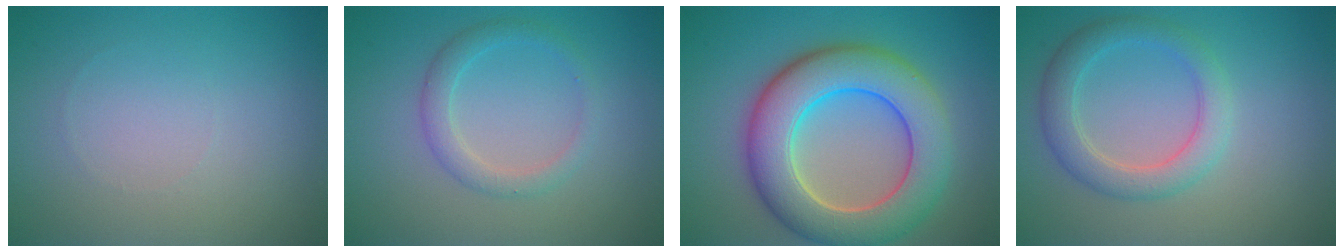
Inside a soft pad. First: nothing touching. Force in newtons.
{"total": 2.2, "press": 2.2, "slide": 0.0}
{"total": 9.8, "press": 9.8, "slide": 0.4}
{"total": 3.6, "press": 3.6, "slide": 0.1}